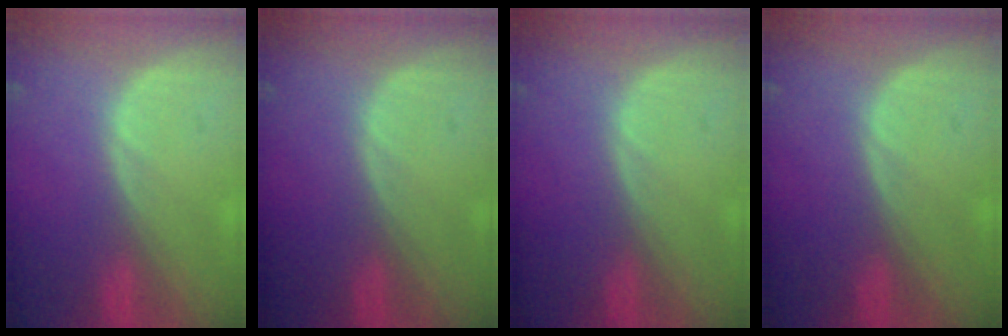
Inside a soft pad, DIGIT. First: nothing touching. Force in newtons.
{"total": 0.0}
{"total": 0.0}
{"total": 0.0}